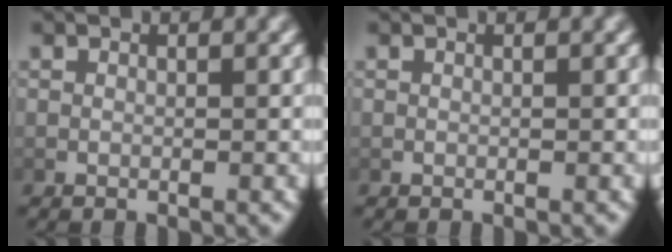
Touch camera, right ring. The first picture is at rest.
{"total": 0.0}